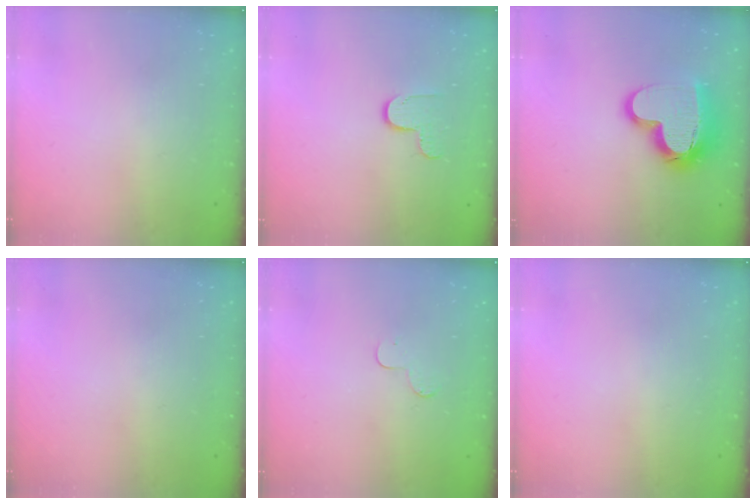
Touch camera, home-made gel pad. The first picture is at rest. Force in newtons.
{"total": 6.3, "press": 6.3, "slide": 0.3}
{"total": 17.2, "press": 17.2, "slide": 1.4}
{"total": 0.0}
{"total": 3.7, "press": 3.7, "slide": 0.2}
{"total": 0.0}